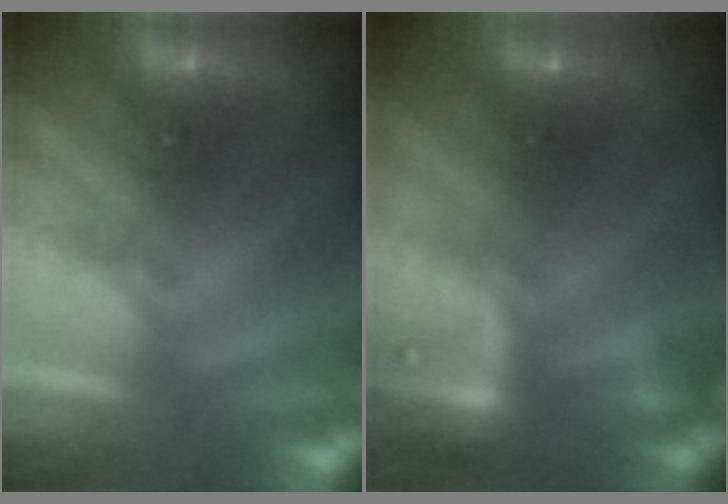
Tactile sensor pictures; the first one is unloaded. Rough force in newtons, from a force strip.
{"total": 8.8}